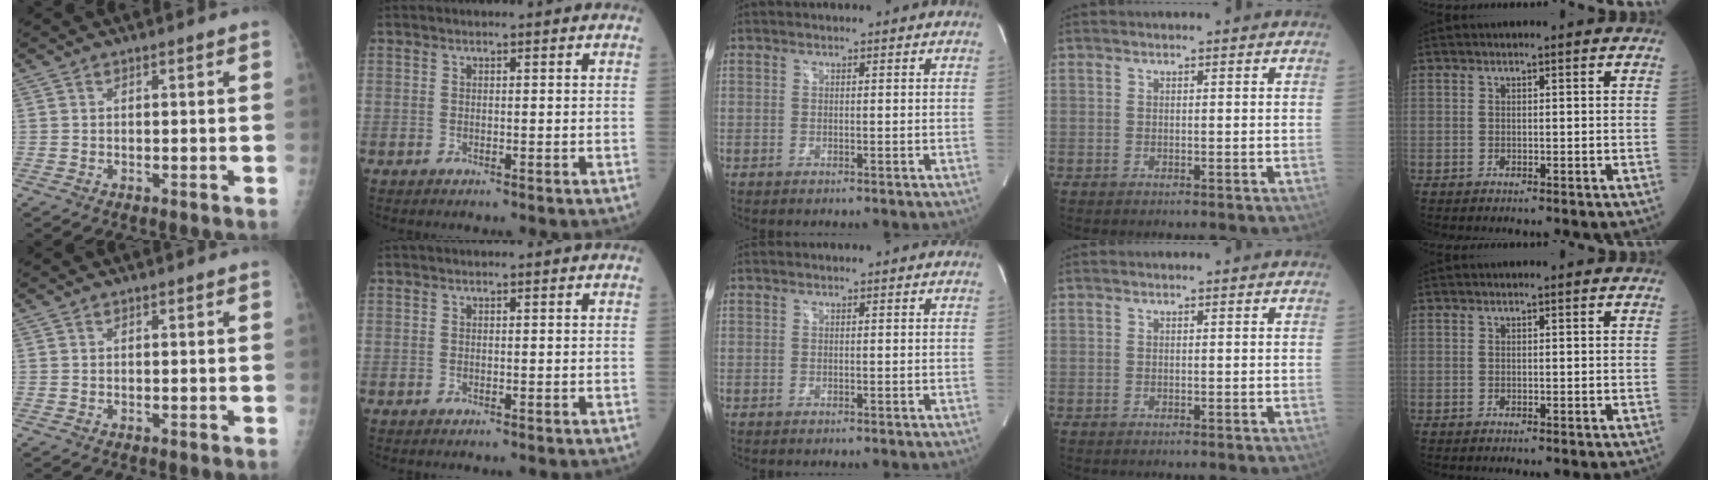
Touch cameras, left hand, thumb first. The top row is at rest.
{}